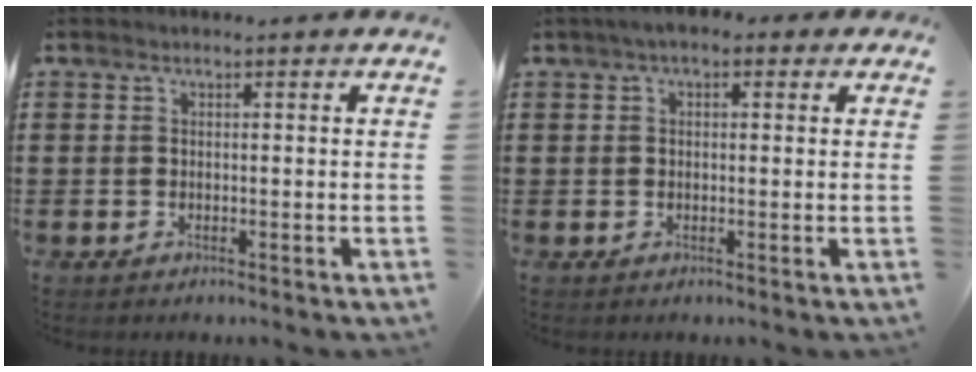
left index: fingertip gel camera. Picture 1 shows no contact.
{"total": 2.2, "force": [0.7, 1.3, 1.6], "torque": [-0.034, 0.009, 0.011]}